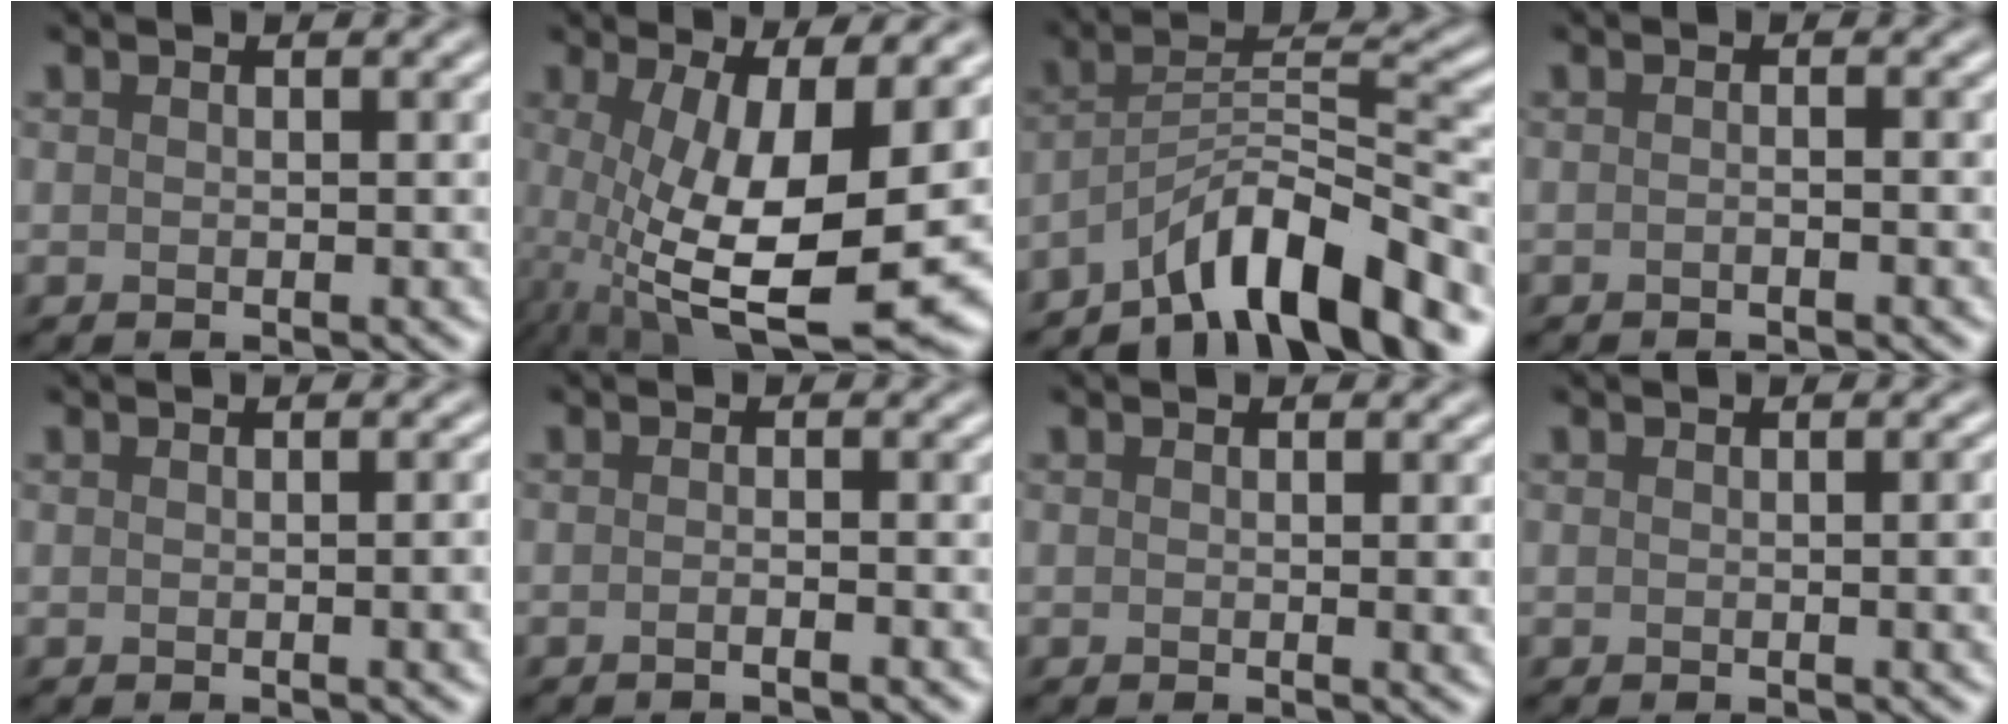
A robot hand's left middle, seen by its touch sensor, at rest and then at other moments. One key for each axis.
{"total": 11.4, "fx": -1.2, "fy": 3.5, "fz": 10.8, "tx": -0.196, "ty": -0.023, "tz": -0.012}
{"total": 8.9, "fx": -6.6, "fy": 1.8, "fz": 5.7, "tx": -0.081, "ty": 0.014, "tz": -0.118}
{"total": 0.9, "fx": -0.4, "fy": 0.3, "fz": 0.8, "tx": -0.013, "ty": -0.005, "tz": -0.014}
{"total": 1.9, "fx": -0.1, "fy": 0.5, "fz": 1.8, "tx": -0.018, "ty": 0.001, "tz": -0.003}
{"total": 1.5, "fx": -0.7, "fy": 0.4, "fz": 1.3, "tx": -0.016, "ty": -0.003, "tz": -0.018}
{"total": 1.3, "fx": 0.0, "fy": 0.3, "fz": 1.2, "tx": -0.013, "ty": 0.000, "tz": -0.002}
{"total": 2.3, "fx": 0.0, "fy": 0.7, "fz": 2.2, "tx": -0.020, "ty": 0.002, "tz": -0.004}